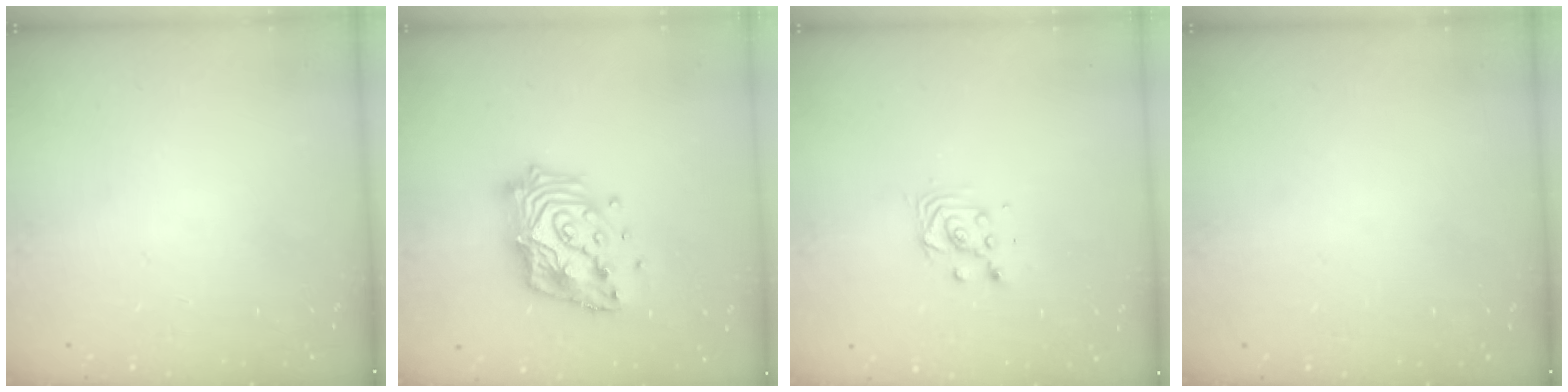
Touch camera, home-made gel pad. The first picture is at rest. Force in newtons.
{"total": 17.5, "press": 17.4, "slide": 1.4}
{"total": 3.6, "press": 3.6, "slide": 0.1}
{"total": 0.0}